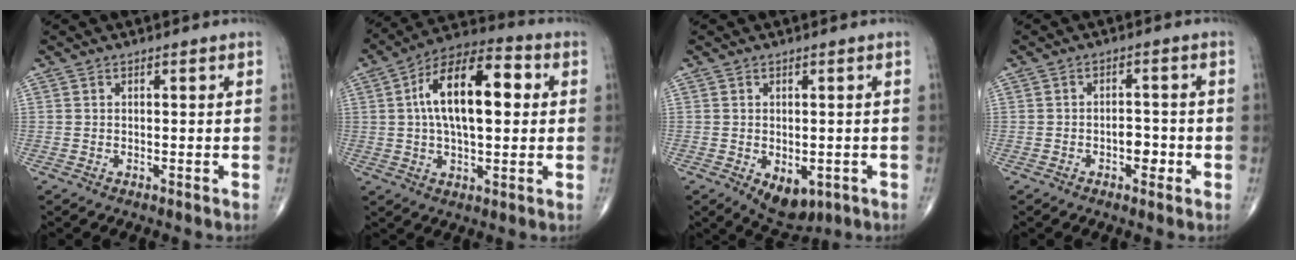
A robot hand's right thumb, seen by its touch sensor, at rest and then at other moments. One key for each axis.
{"total": 17.3, "fx": 2.7, "fy": 8.2, "fz": 15.0, "tx": -0.242, "ty": 0.027, "tz": 0.036}
{"total": 6.5, "fx": -2.1, "fy": 3.9, "fz": 4.7, "tx": -0.050, "ty": -0.004, "tz": -0.015}
{"total": 3.5, "fx": -1.3, "fy": 2.1, "fz": 2.6, "tx": -0.021, "ty": 0.011, "tz": -0.018}